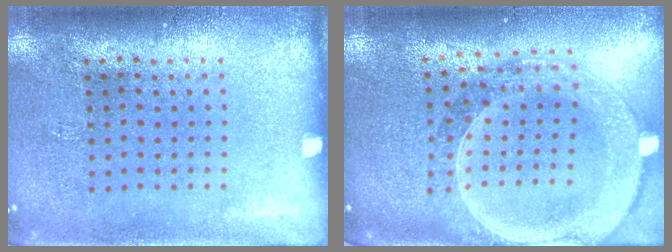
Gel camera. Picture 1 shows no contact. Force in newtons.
{"total": 2.9, "press": 2.5, "slide": 1.5}